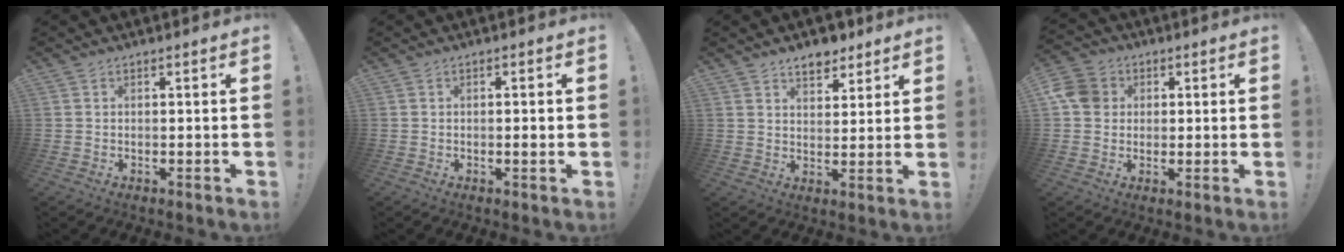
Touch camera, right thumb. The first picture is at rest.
{"total": 1.6, "force": [-0.3, -0.1, 1.6], "torque": [-0.026, -0.002, -0.007]}
{"total": 6.8, "force": [5.1, 3.7, 2.6], "torque": [-0.029, -0.028, 0.092]}
{"total": 7.8, "force": [1.3, 6.9, 3.3], "torque": [-0.066, 0.011, 0.026]}